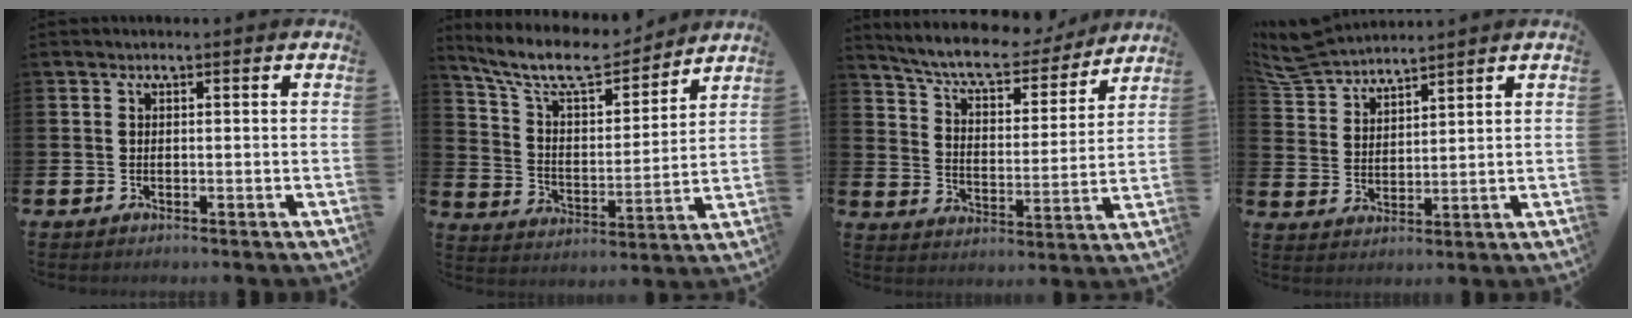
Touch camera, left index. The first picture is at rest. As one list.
[{"total": 10.4, "force": [9.2, 2.6, 4.0], "torque": [-0.108, -0.058, 0.159]}, {"total": 8.4, "force": [7.6, 1.6, 3.1], "torque": [-0.089, -0.047, 0.130]}, {"total": 5.9, "force": [5.8, 0.8, 0.7], "torque": [-0.043, -0.027, 0.107]}]